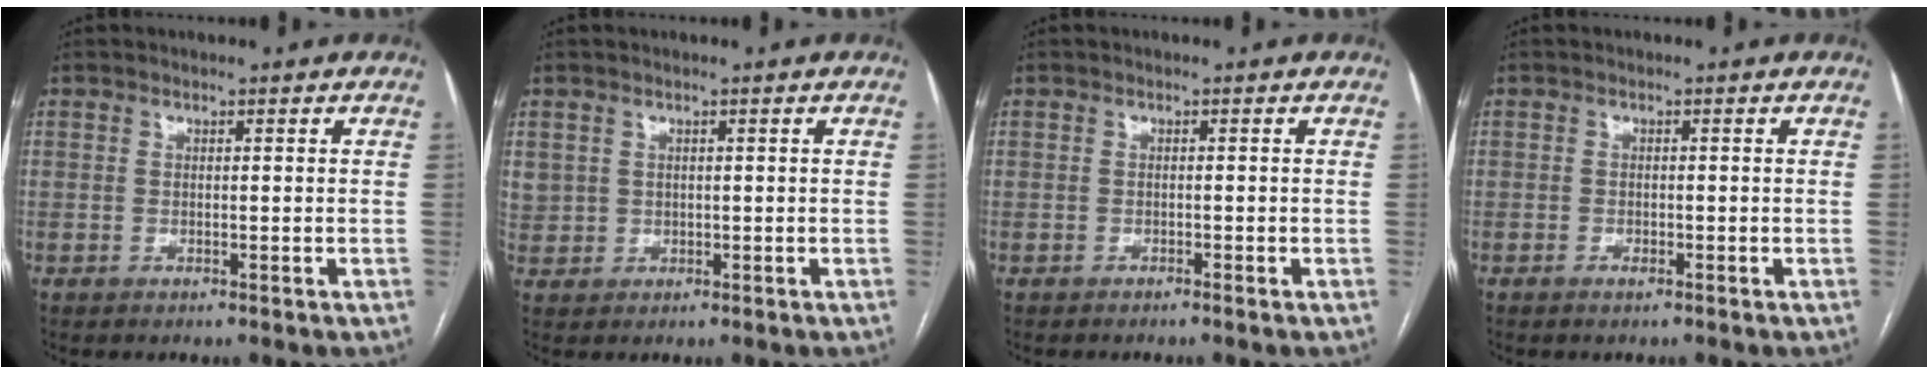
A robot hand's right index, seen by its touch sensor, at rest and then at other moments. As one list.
[{"total": 2.6, "force": [0.6, 2.5, 0.5], "torque": [-0.005, 0.009, 0.020]}, {"total": 0.5, "force": [-0.4, -0.1, 0.3], "torque": [-0.008, 0.001, -0.009]}, {"total": 0.9, "force": [-0.6, 0.2, 0.6], "torque": [-0.011, 0.000, -0.009]}]